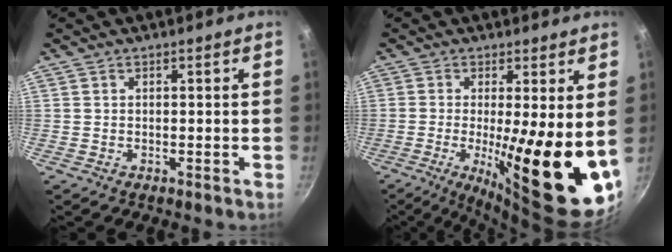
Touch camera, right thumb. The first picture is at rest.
{"total": 18.6, "force": [-1.5, 4.3, 18.0], "torque": [-0.250, -0.032, -0.016]}